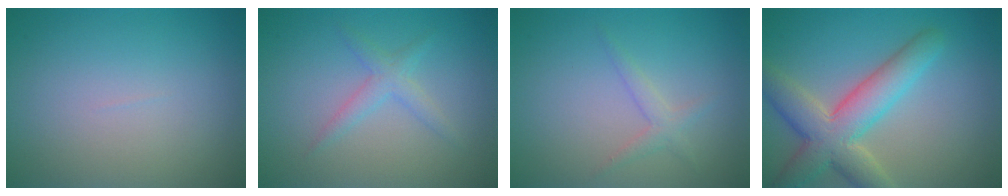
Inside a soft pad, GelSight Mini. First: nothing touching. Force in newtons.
{"total": 1.8, "press": 1.8, "slide": 0.2}
{"total": 1.4, "press": 1.4, "slide": 0.1}
{"total": 6.8, "press": 6.8, "slide": 0.6}